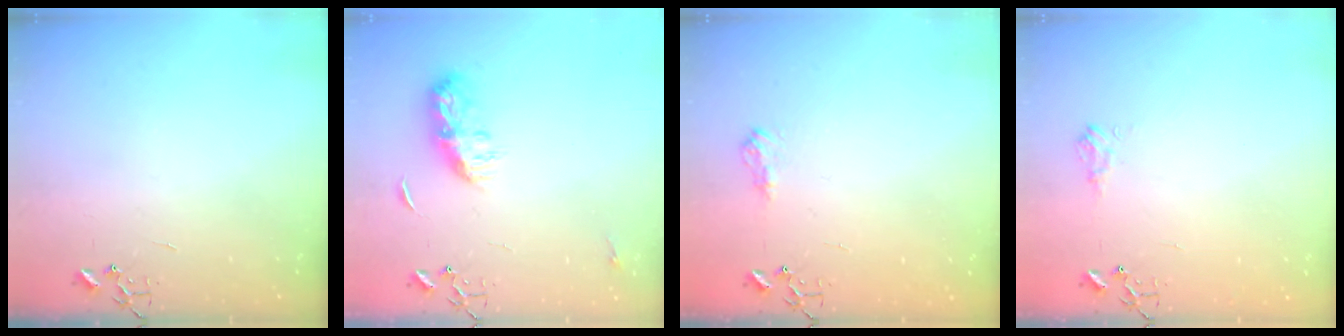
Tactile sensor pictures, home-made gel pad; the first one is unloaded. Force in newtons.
{"total": 9.4, "press": 9.4, "slide": 0.3}
{"total": 8.8, "press": 8.8, "slide": 0.8}
{"total": 6.8, "press": 6.8, "slide": 0.8}